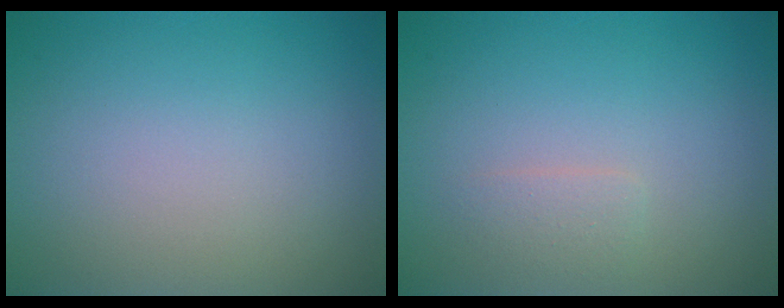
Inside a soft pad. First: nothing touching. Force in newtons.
{"total": 1.0, "press": 1.0, "slide": 0.0}